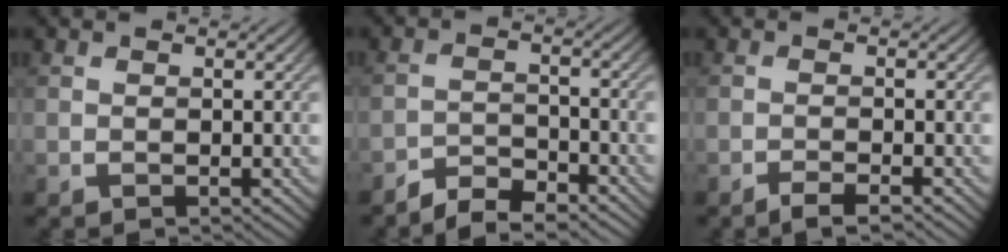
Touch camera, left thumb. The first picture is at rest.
{"total": 4.2, "force": [-3.9, 1.0, 1.4], "torque": [-0.025, 0.002, -0.076]}
{"total": 2.1, "force": [-1.6, 0.3, 1.4], "torque": [-0.019, 0.003, -0.034]}